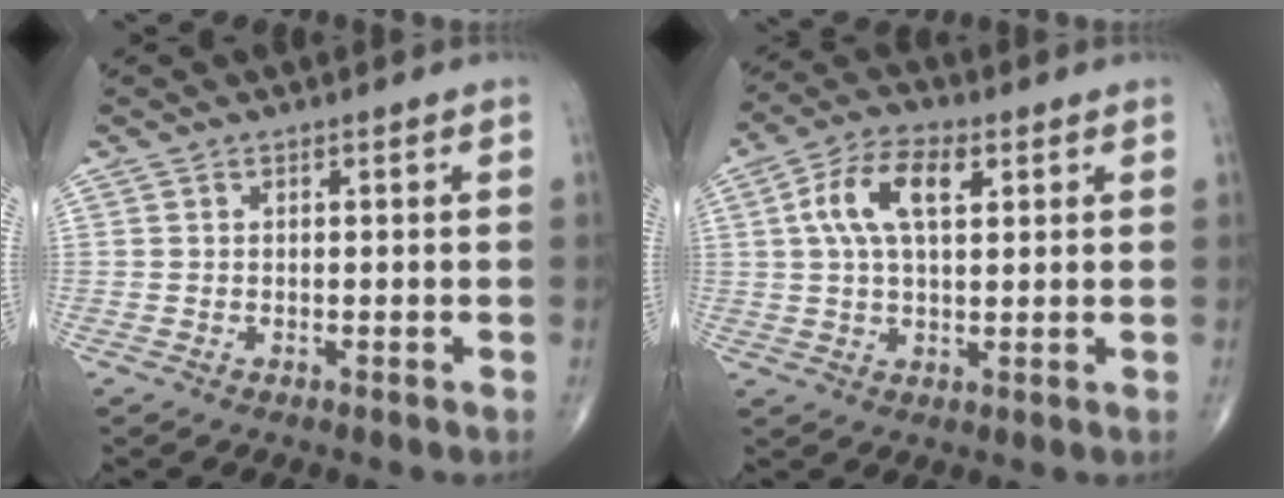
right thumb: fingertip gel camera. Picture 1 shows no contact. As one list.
[{"total": 9.7, "force": [2.9, 4.5, 8.0], "torque": [-0.155, 0.013, 0.050]}]